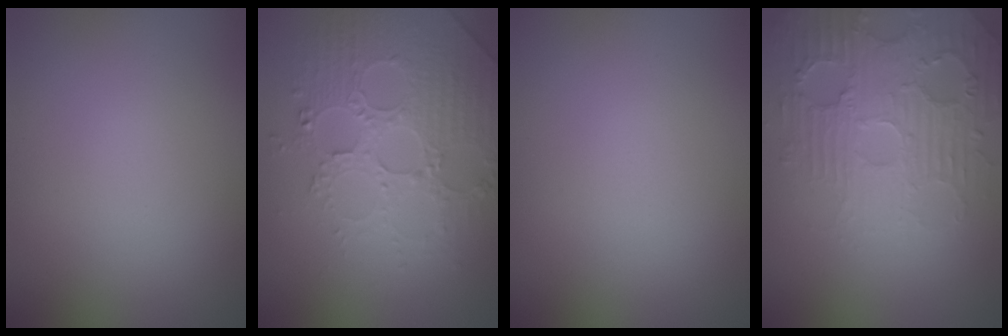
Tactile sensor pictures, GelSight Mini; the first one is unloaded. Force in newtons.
{"total": 4.4, "press": 4.3, "slide": 1.1}
{"total": 0.0}
{"total": 4.5, "press": 4.5, "slide": 0.9}